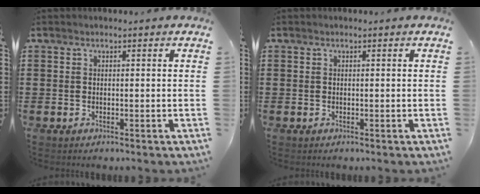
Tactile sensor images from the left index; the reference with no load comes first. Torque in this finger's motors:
{"motor_torque": [-0.02, 0.02, 0.00, 0.00]}